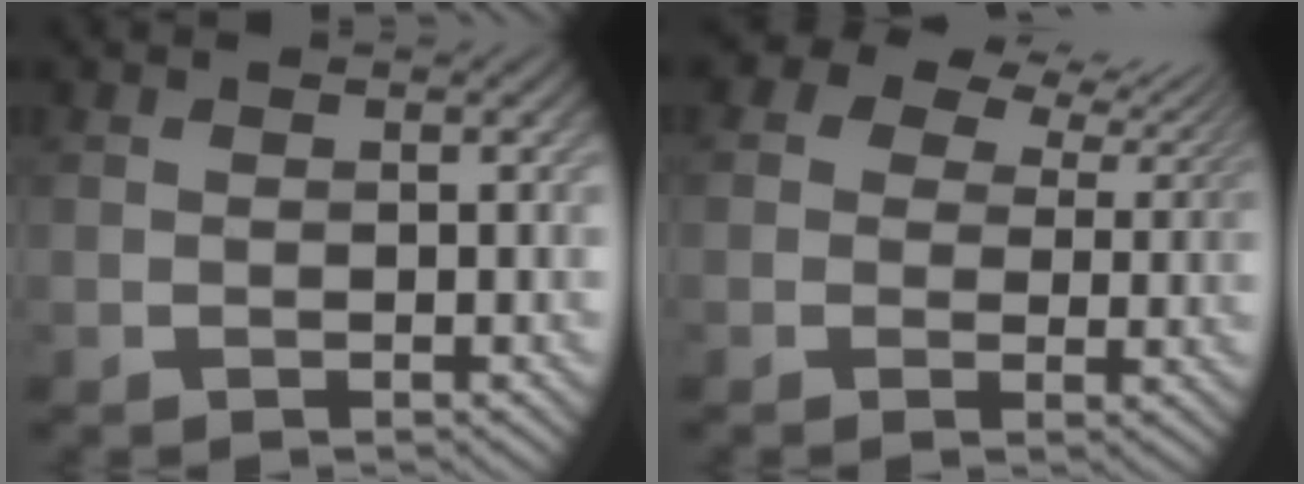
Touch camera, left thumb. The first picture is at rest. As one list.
[{"total": 7.5, "force": [4.1, 4.8, 4.1], "torque": [-0.080, 0.014, 0.049]}]